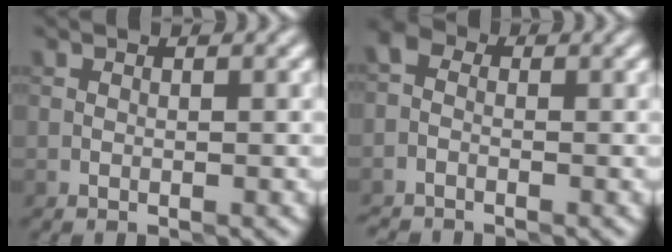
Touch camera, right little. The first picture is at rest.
{"total": 2.1, "force": [-1.8, 1.0, 0.5], "torque": [-0.013, -0.004, -0.047]}